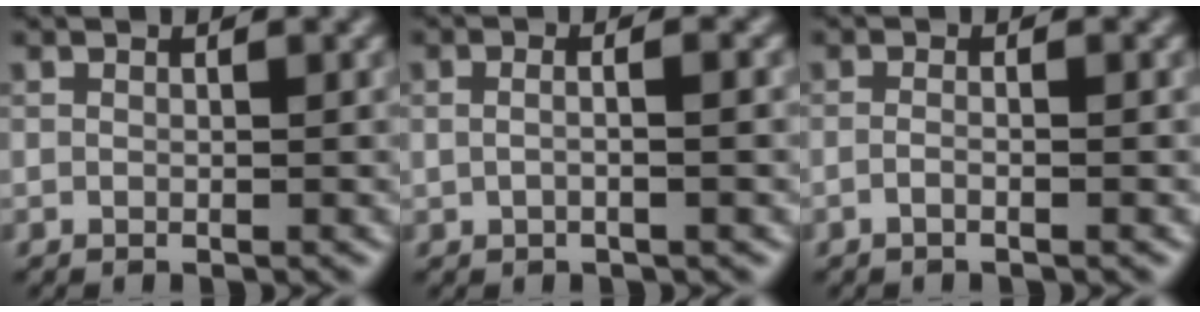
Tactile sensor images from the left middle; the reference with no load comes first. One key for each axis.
{"total": 3.6, "fx": 0.5, "fy": 1.7, "fz": 3.1, "tx": -0.013, "ty": 0.007, "tz": -0.018}
{"total": 1.1, "fx": -0.5, "fy": 0.3, "fz": 0.9, "tx": -0.013, "ty": -0.002, "tz": -0.013}